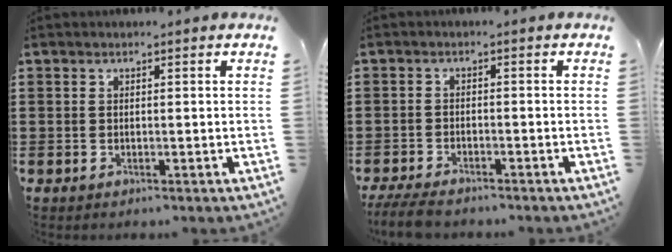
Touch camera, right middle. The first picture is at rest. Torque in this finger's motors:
{"motor_torque": [0.82, 0.07, 0.18, 0.08]}